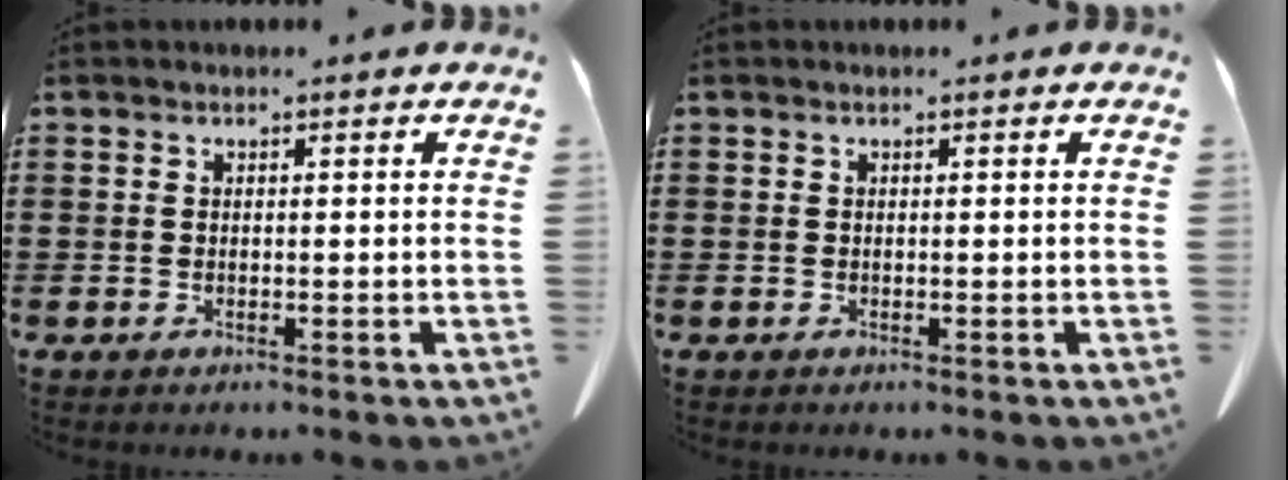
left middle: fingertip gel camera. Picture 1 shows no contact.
{"total": 0.0}